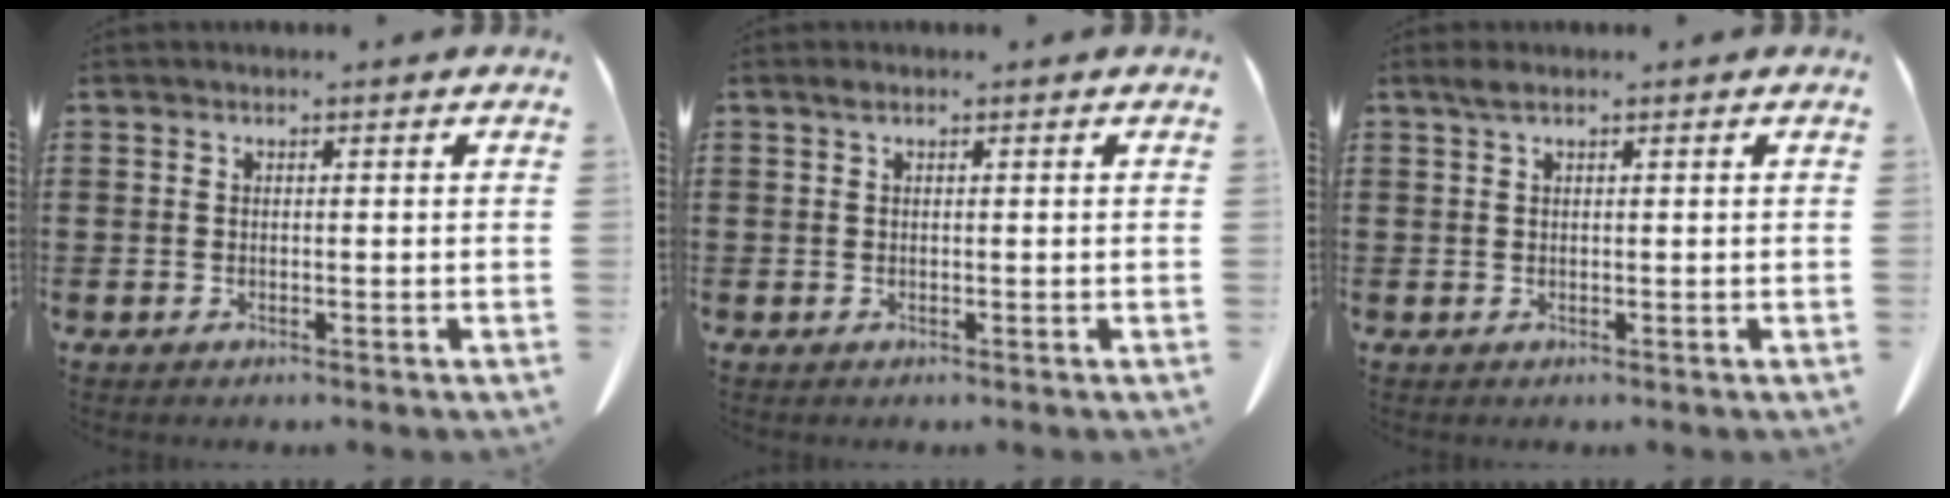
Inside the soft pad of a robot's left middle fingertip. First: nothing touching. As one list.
[{"total": 0.6, "force": [0.4, 0.2, 0.5], "torque": [-0.011, 0.000, 0.008]}, {"total": 1.4, "force": [0.8, 0.3, 1.1], "torque": [-0.025, 0.001, 0.014]}]